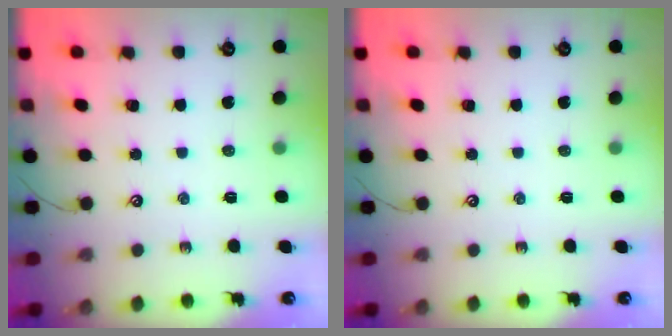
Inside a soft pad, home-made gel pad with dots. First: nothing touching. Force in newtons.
{"total": 0.0}